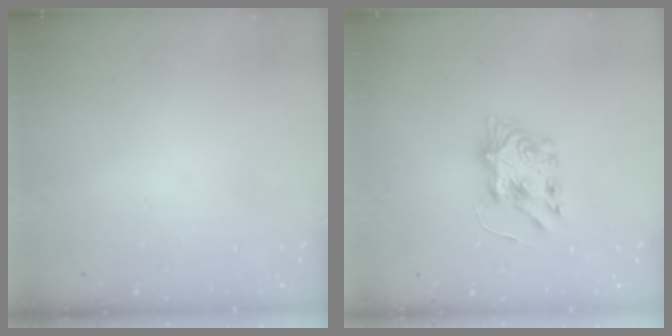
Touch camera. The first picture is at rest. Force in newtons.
{"total": 7.4, "press": 7.4, "slide": 0.4}